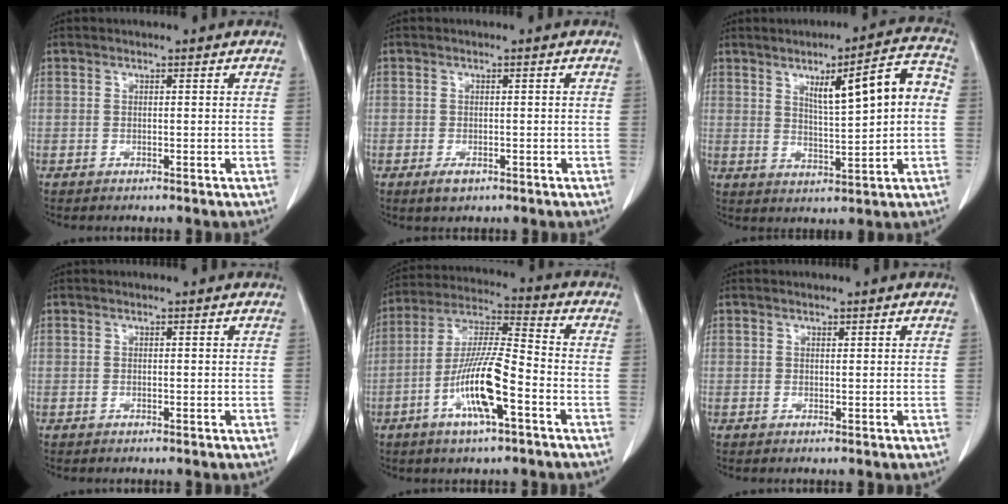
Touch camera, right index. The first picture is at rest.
{"total": 1.7, "force": [-1.0, 0.8, 1.1], "torque": [-0.022, -0.001, -0.010]}
{"total": 10.8, "force": [2.1, 1.4, 10.5], "torque": [-0.153, 0.020, 0.036]}
{"total": 0.0}
{"total": 12.6, "force": [-4.7, 1.6, 11.6], "torque": [-0.226, -0.001, -0.086]}
{"total": 0.0}